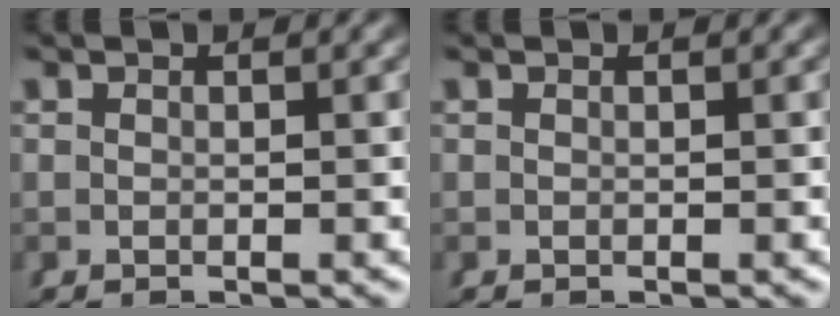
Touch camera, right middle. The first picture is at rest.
{"total": 0.0}